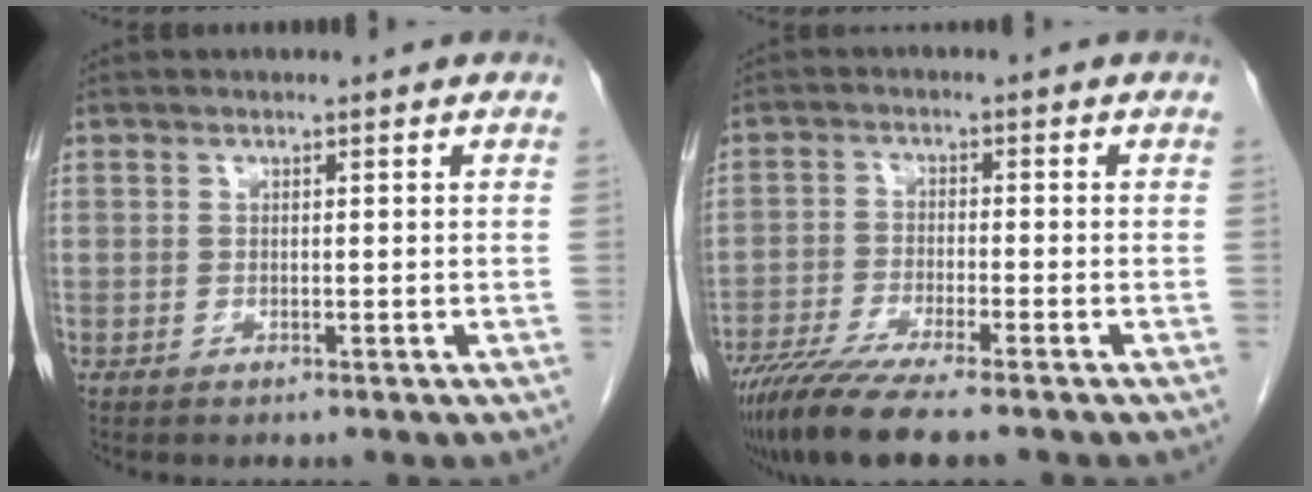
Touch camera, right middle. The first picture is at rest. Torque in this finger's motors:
{"motor_torque": [1.18, -0.96, 0.43, 0.14]}